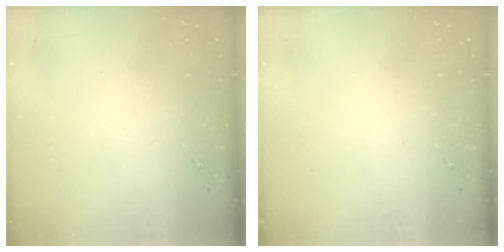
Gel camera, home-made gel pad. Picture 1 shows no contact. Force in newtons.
{"total": 0.0}